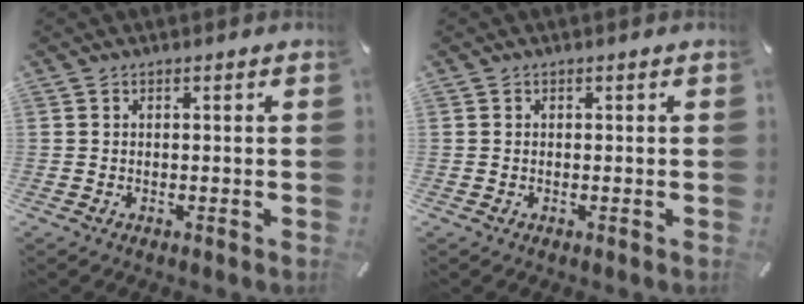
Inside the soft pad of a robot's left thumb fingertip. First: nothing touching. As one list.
[{"total": 0.0}]